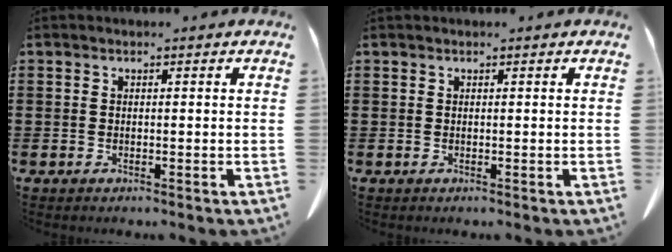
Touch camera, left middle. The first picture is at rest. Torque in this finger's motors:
{"motor_torque": [0.65, 0.26, 0.00, 0.01]}